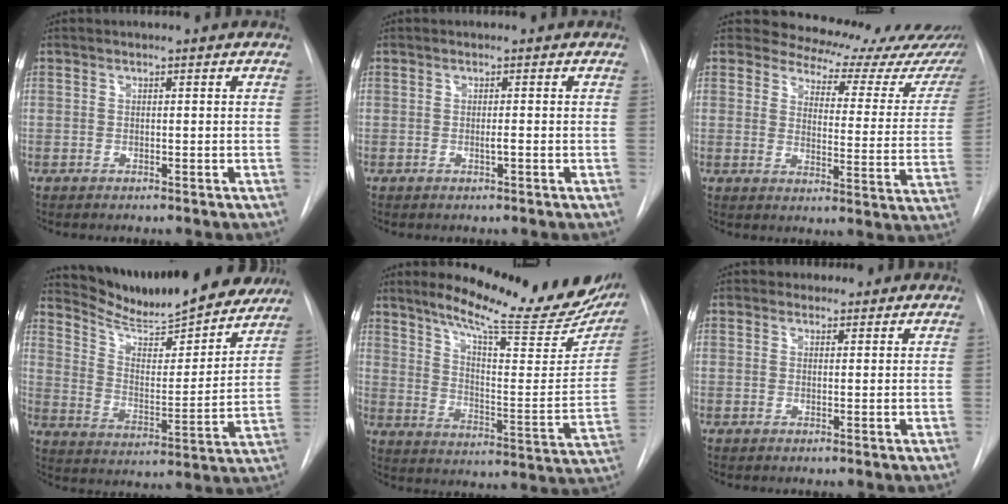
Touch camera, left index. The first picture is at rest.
{"total": 0.9, "force": [-0.5, -0.1, 0.7], "torque": [-0.015, -0.005, -0.010]}
{"total": 19.0, "force": [17.3, 6.0, 4.9], "torque": [-0.031, -0.067, 0.174]}
{"total": 19.2, "force": [17.8, 2.9, 6.6], "torque": [-0.097, -0.029, 0.255]}
{"total": 23.5, "force": [19.3, 3.6, 13.0], "torque": [-0.189, -0.061, 0.252]}
{"total": 1.6, "force": [1.0, 1.3, -0.1], "torque": [0.006, 0.004, 0.009]}